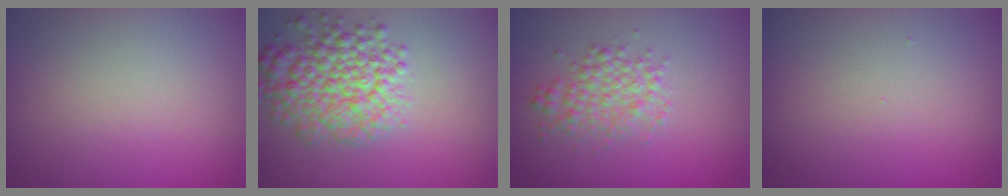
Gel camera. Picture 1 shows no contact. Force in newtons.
{"total": 6.5, "press": 6.5, "slide": 0.2}
{"total": 3.0, "press": 3.0, "slide": 0.1}
{"total": 0.0}